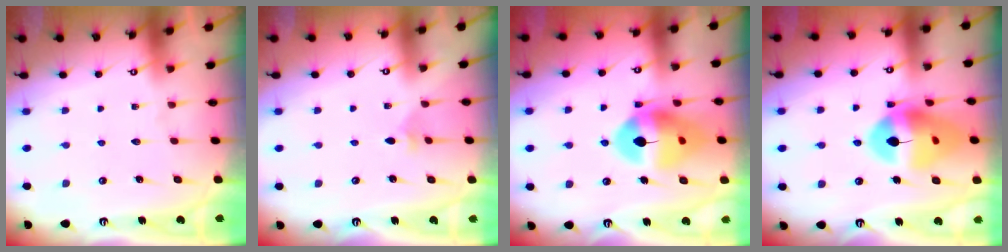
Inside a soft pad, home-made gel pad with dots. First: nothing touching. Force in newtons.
{"total": 1.9, "press": 1.9, "slide": 0.3}
{"total": 14.0, "press": 13.9, "slide": 1.7}
{"total": 17.5, "press": 17.3, "slide": 2.4}